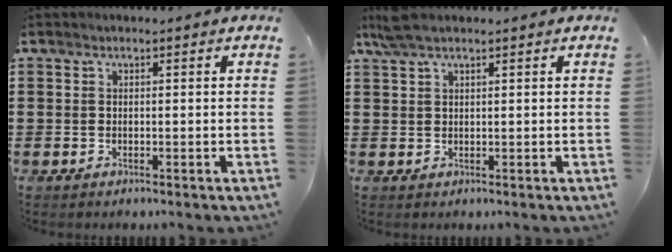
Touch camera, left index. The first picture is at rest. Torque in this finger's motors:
{"motor_torque": [1.29, -0.85, 0.37, 0.09]}